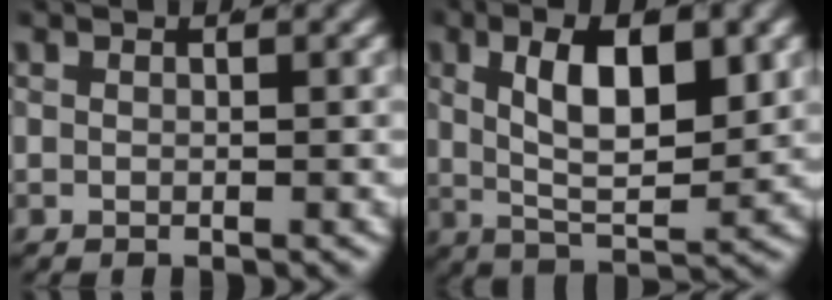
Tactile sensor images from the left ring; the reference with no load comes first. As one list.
[{"total": 7.1, "force": [0.8, 3.6, 6.1], "torque": [-0.115, -0.021, 0.018]}]